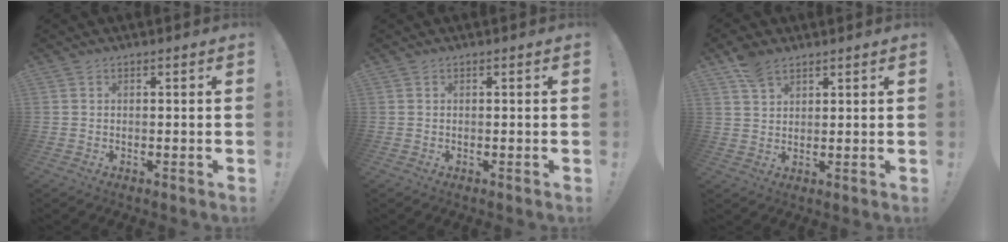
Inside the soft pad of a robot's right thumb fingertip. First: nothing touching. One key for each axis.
{"total": 0.0}
{"total": 6.6, "fx": 4.8, "fy": 3.3, "fz": 3.0, "tx": -0.053, "ty": -0.017, "tz": 0.093}